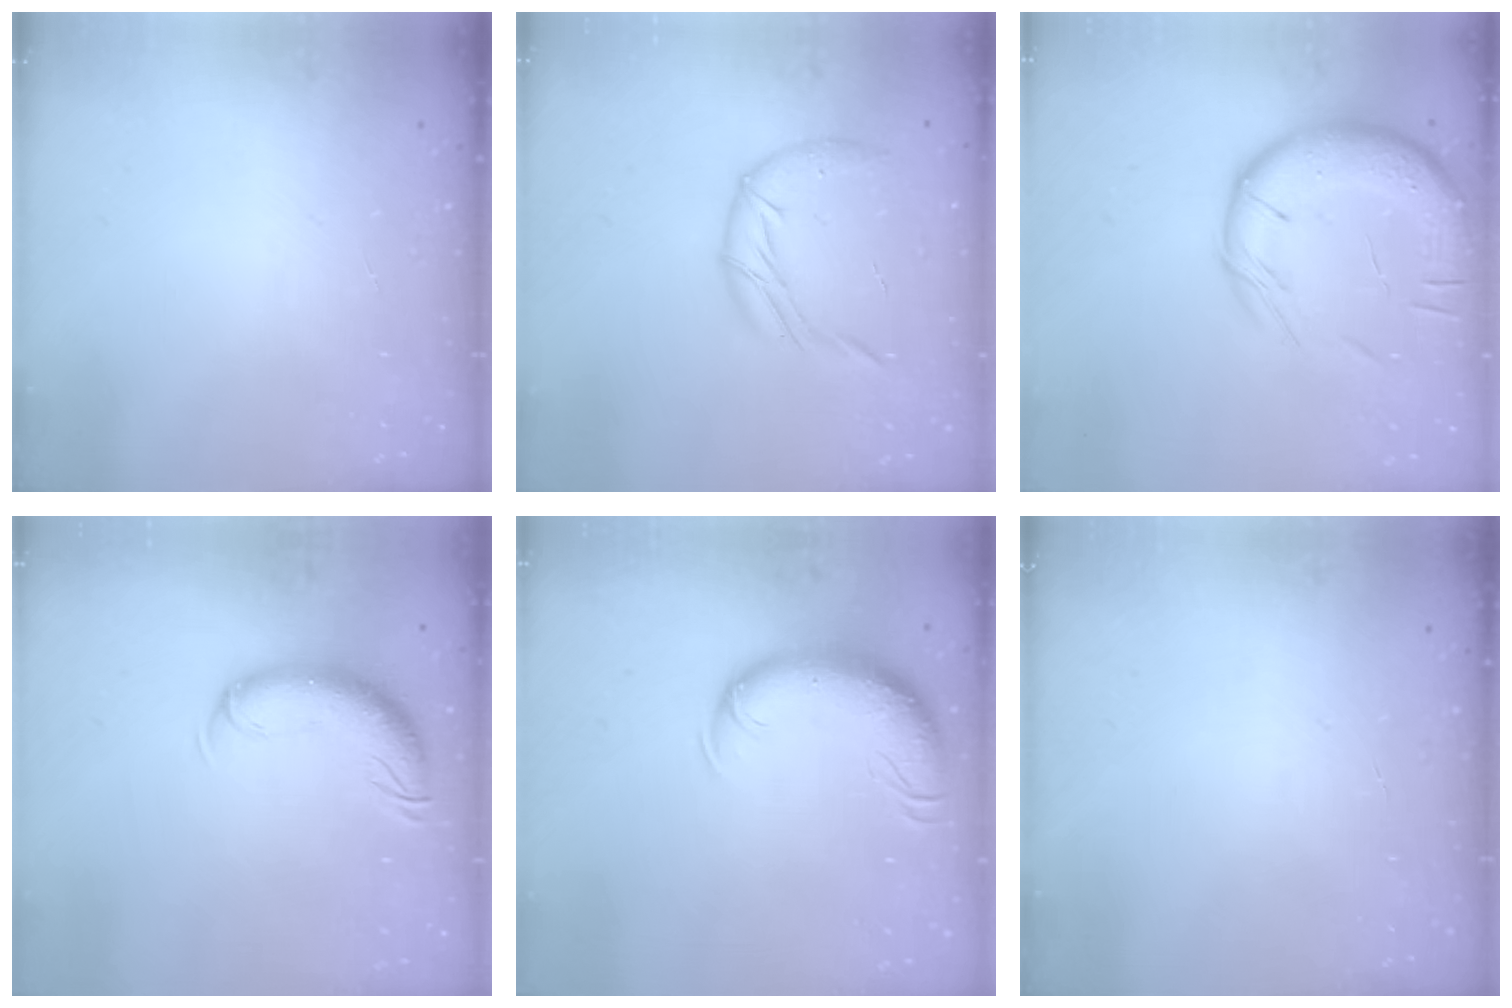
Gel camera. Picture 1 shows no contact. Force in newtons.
{"total": 10.8, "press": 10.7, "slide": 1.3}
{"total": 15.7, "press": 15.3, "slide": 3.2}
{"total": 11.2, "press": 10.8, "slide": 2.9}
{"total": 10.6, "press": 10.3, "slide": 2.5}
{"total": 0.0}